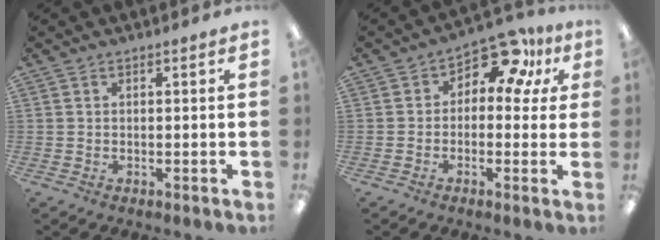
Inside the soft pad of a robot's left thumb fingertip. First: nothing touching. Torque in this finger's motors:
{"motor_torque": [-0.26, 0.54, 0.54, 0.18, 0.04]}